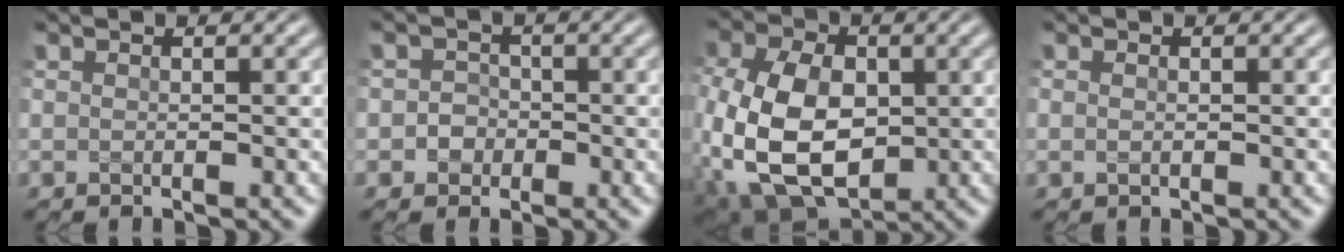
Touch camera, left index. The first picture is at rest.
{"total": 1.9, "force": [-0.4, 1.8, 0.5], "torque": [0.013, 0.001, -0.017]}
{"total": 12.4, "force": [-1.4, 8.2, 9.2], "torque": [-0.207, -0.011, -0.030]}
{"total": 0.6, "force": [0.0, 0.4, 0.4], "torque": [-0.010, 0.000, 0.001]}